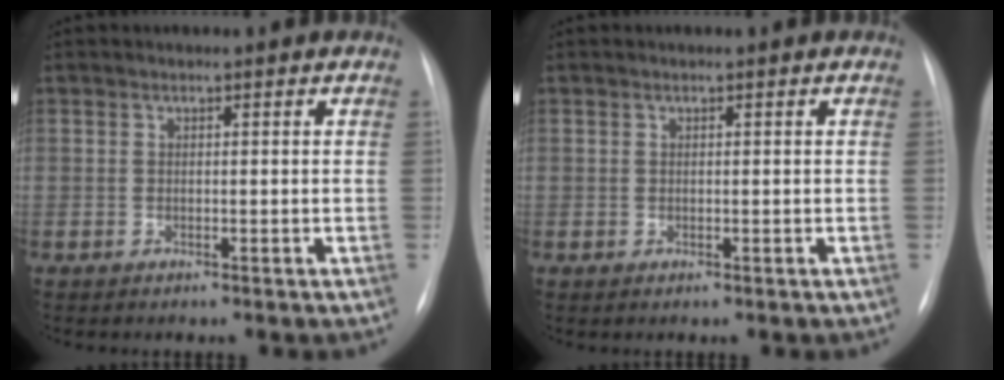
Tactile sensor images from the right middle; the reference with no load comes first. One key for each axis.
{"total": 0.0}